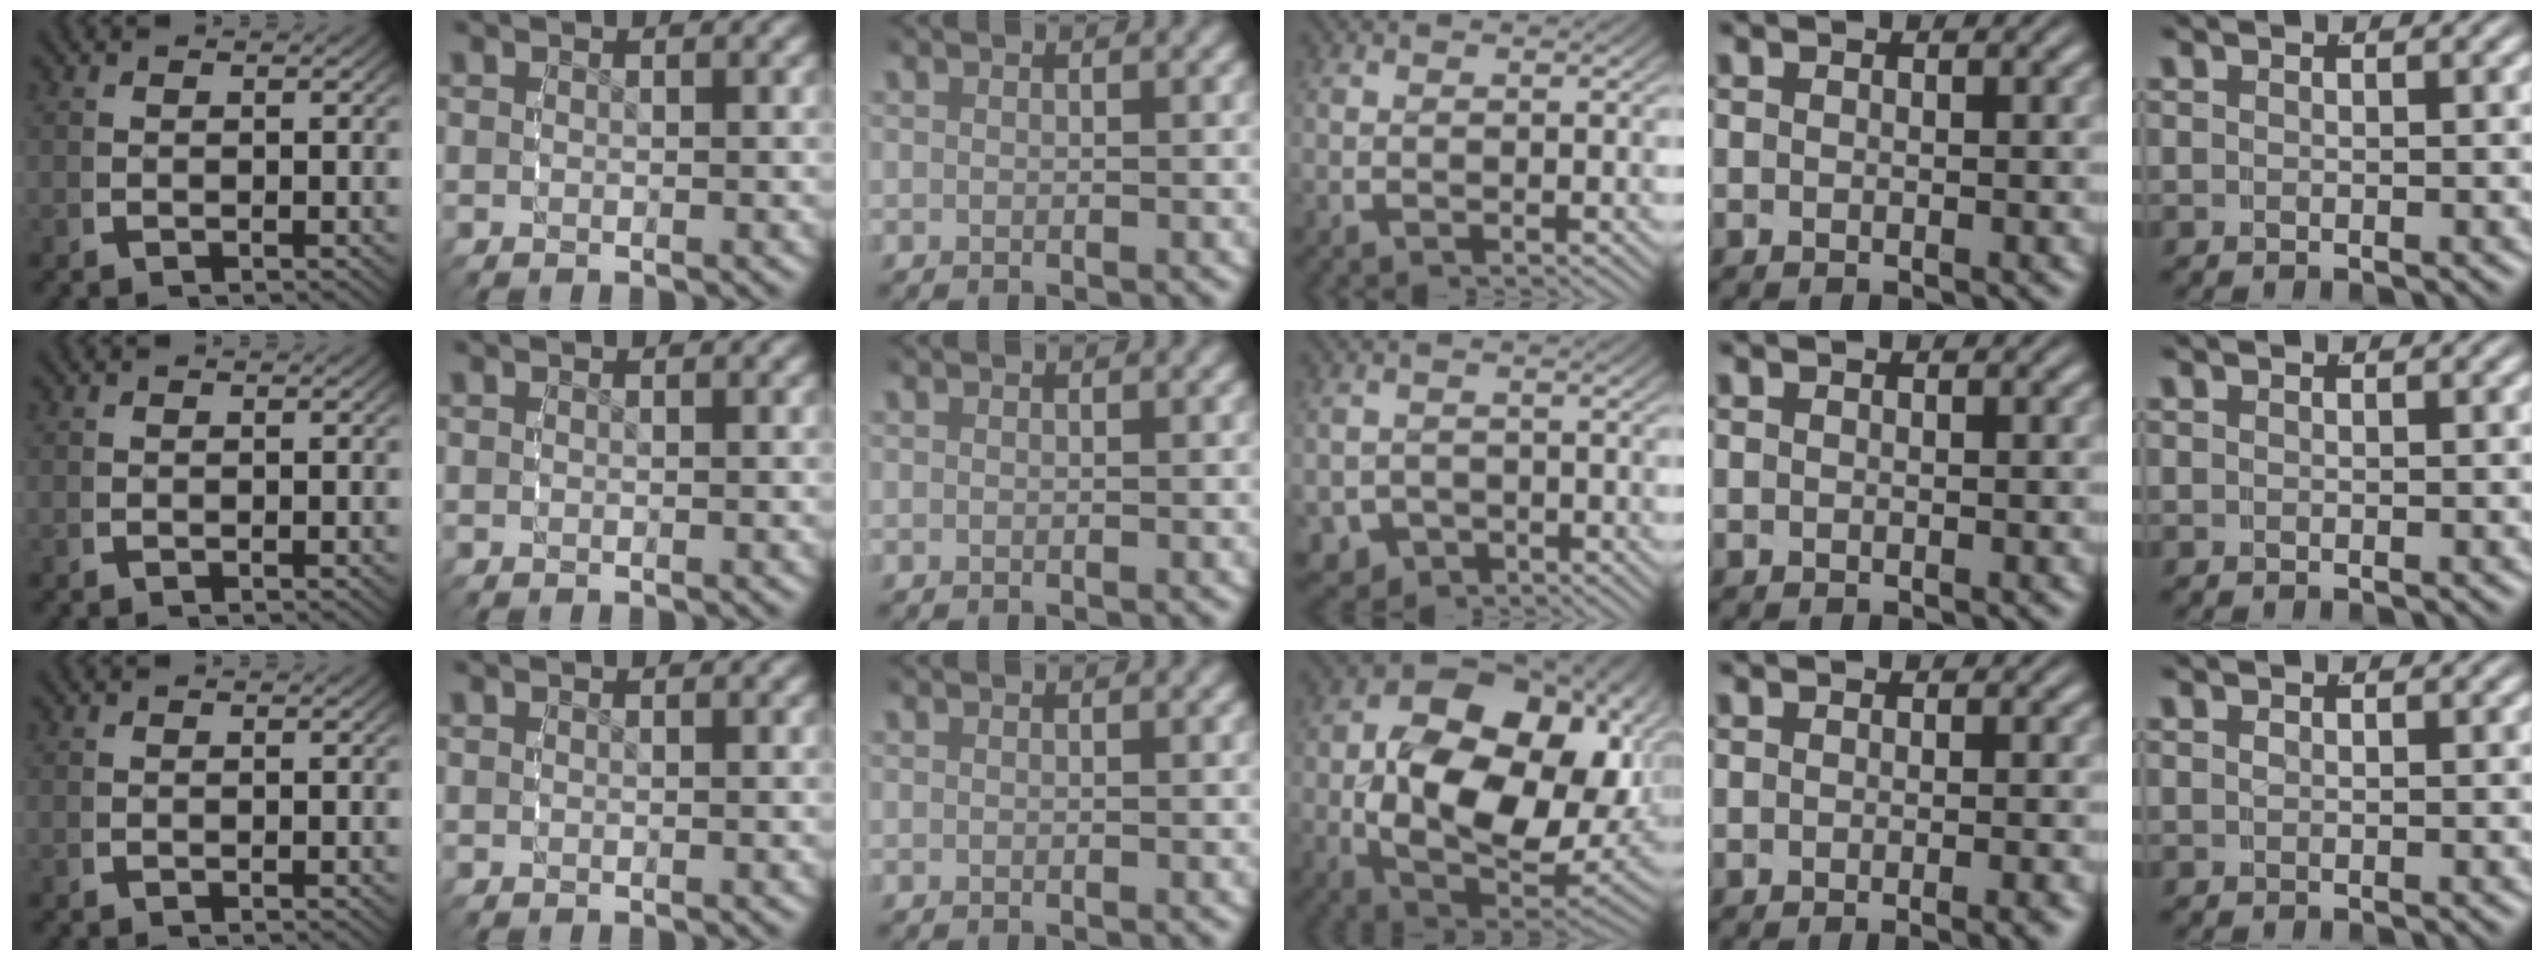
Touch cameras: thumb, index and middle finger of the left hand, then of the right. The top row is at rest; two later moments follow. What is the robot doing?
{"motion": "grasp_and_lifting", "object": "ethernet cable"}